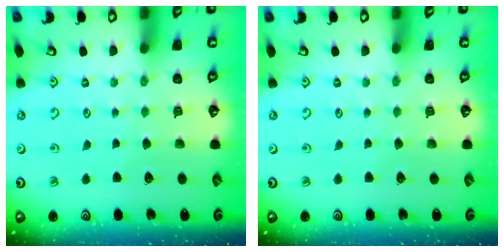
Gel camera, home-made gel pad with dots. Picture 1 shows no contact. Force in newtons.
{"total": 0.0}